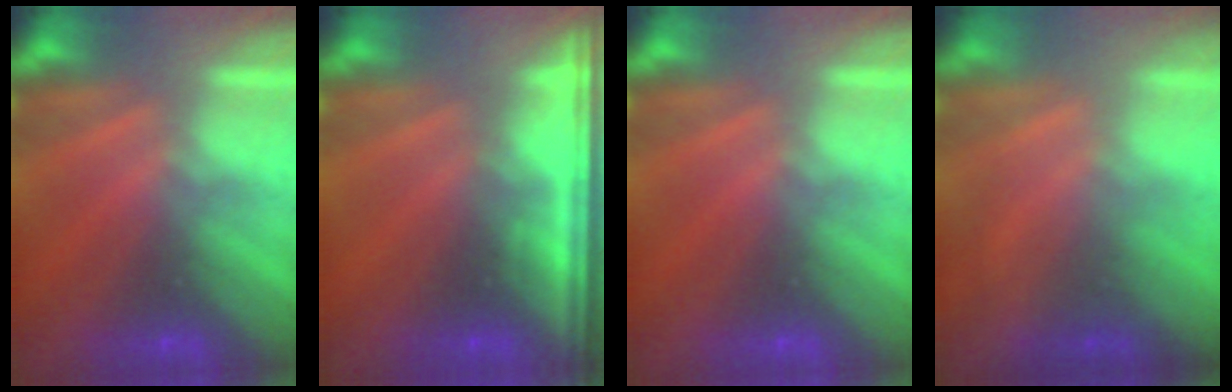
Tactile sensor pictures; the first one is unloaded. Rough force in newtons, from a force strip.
{"total": 7.0}
{"total": 0.0}
{"total": 1.5}